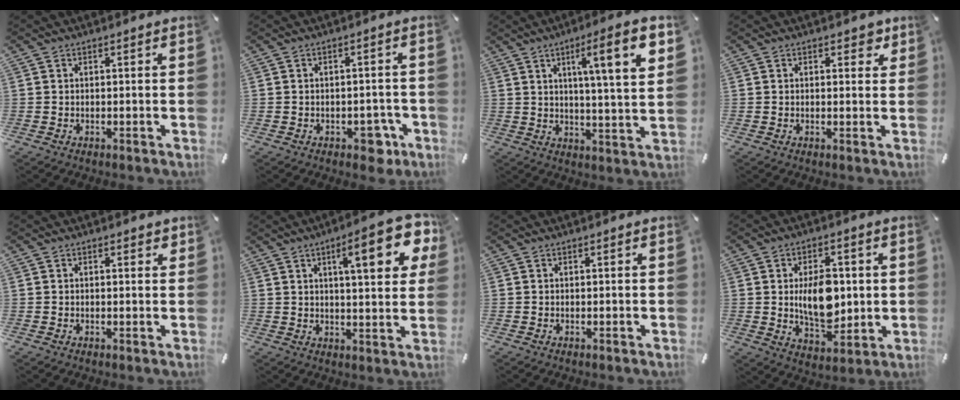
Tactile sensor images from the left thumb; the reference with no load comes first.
{"total": 5.6, "force": [-2.8, 3.4, 3.5], "torque": [-0.037, 0.015, -0.050]}
{"total": 13.7, "force": [5.7, 1.8, 12.4], "torque": [-0.194, -0.016, 0.081]}
{"total": 2.8, "force": [1.4, 1.7, 1.7], "torque": [-0.007, -0.005, 0.015]}
{"total": 1.0, "force": [0.3, 0.4, 0.8], "torque": [-0.010, -0.001, 0.004]}
{"total": 15.7, "force": [6.8, 4.5, 13.4], "torque": [-0.189, -0.022, 0.098]}
{"total": 0.0}
{"total": 11.4, "force": [0.8, 7.2, 8.8], "torque": [-0.142, -0.003, 0.011]}